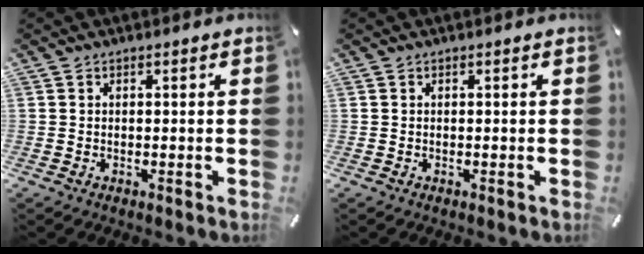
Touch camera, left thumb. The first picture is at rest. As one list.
[{"total": 0.0}]